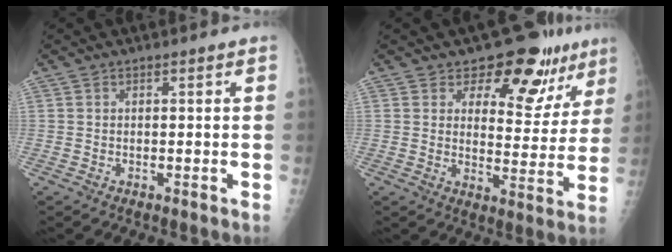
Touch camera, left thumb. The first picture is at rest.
{"total": 13.3, "force": [8.8, 7.6, 6.3], "torque": [-0.023, -0.047, 0.114]}